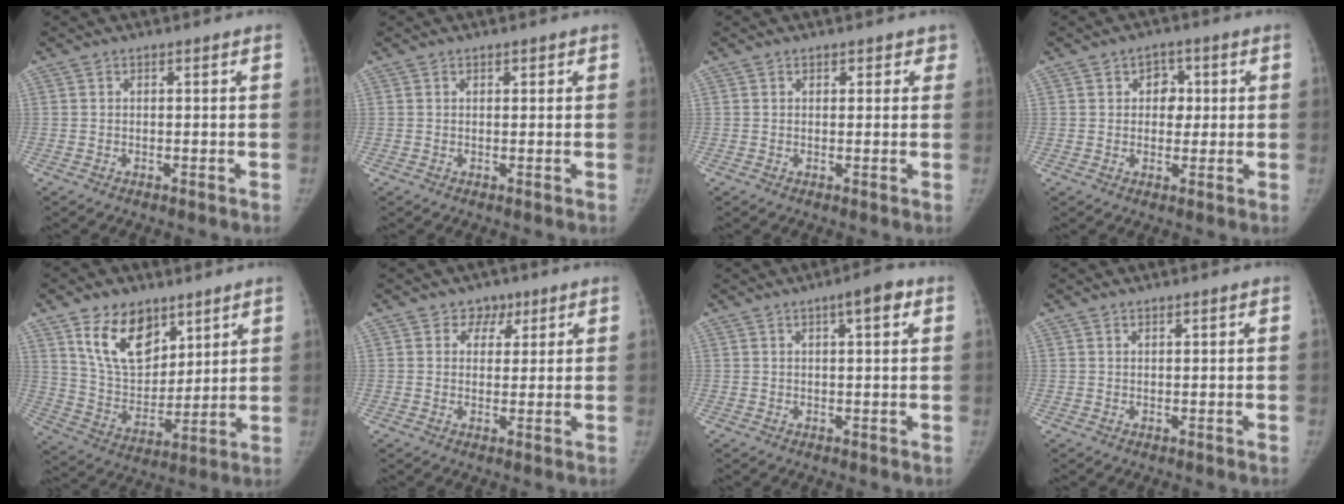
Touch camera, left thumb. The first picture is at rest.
{"total": 0.9, "force": [0.6, 0.5, 0.4], "torque": [0.002, -0.003, 0.005]}
{"total": 2.0, "force": [1.3, 1.4, 0.5], "torque": [0.025, -0.004, 0.009]}
{"total": 4.5, "force": [0.9, 3.6, 2.5], "torque": [-0.002, 0.002, 0.008]}
{"total": 14.6, "force": [8.5, 9.0, 7.8], "torque": [-0.095, -0.052, 0.166]}
{"total": 3.8, "force": [2.1, 3.1, 0.7], "torque": [0.021, -0.006, 0.026]}
{"total": 4.3, "force": [2.0, 1.1, 3.7], "torque": [-0.046, 0.000, 0.024]}
{"total": 0.5, "force": [0.5, 0.1, 0.2], "torque": [0.000, -0.002, 0.009]}